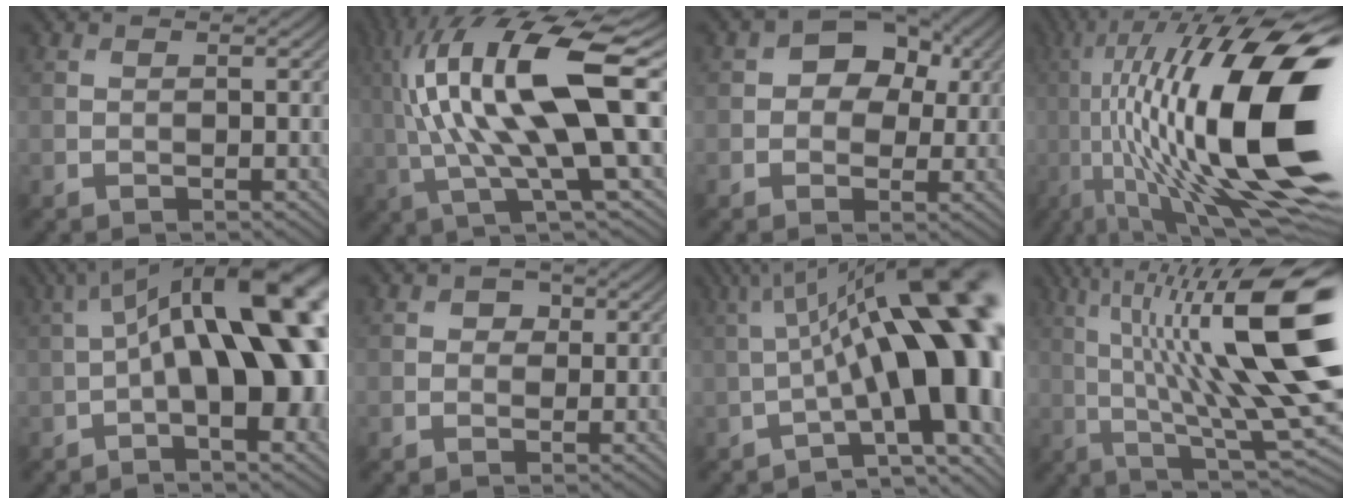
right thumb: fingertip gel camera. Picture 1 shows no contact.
{"total": 18.2, "force": [3.4, 5.6, 17.0], "torque": [-0.333, 0.023, 0.069]}
{"total": 5.6, "force": [1.3, 4.4, 3.2], "torque": [-0.039, 0.002, 0.008]}
{"total": 21.7, "force": [0.2, 7.0, 20.6], "torque": [-0.368, 0.019, 0.011]}
{"total": 19.5, "force": [1.4, 7.3, 18.0], "torque": [-0.261, 0.045, 0.015]}
{"total": 1.4, "force": [0.6, 1.3, 0.2], "torque": [-0.002, -0.003, 0.006]}
{"total": 18.7, "force": [-0.8, 5.0, 18.0], "torque": [-0.233, 0.026, -0.006]}
{"total": 18.3, "force": [4.0, 4.8, 17.2], "torque": [-0.292, 0.023, 0.087]}